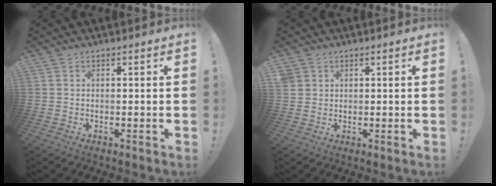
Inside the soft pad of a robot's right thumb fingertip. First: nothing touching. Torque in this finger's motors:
{"motor_torque": [0.34, 0.64, 0.18, -0.02, 0.02]}